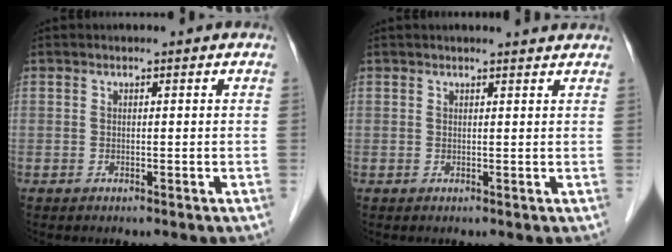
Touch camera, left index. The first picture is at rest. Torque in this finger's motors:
{"motor_torque": [-0.34, -0.40, 0.07, 0.01]}